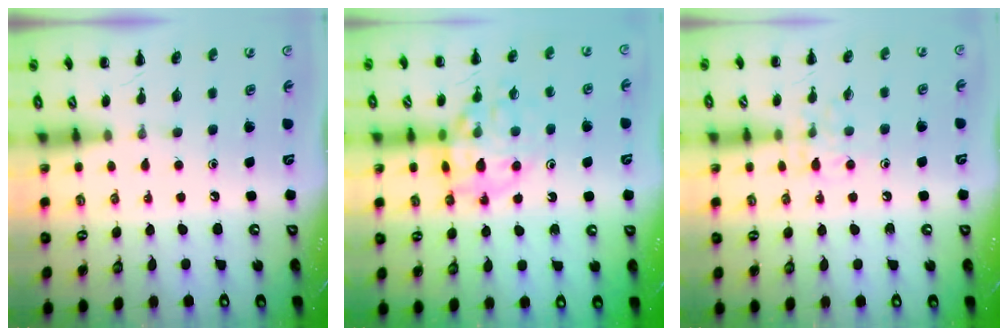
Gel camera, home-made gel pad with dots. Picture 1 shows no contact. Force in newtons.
{"total": 13.2, "press": 13.0, "slide": 2.6}
{"total": 7.2, "press": 7.1, "slide": 1.1}